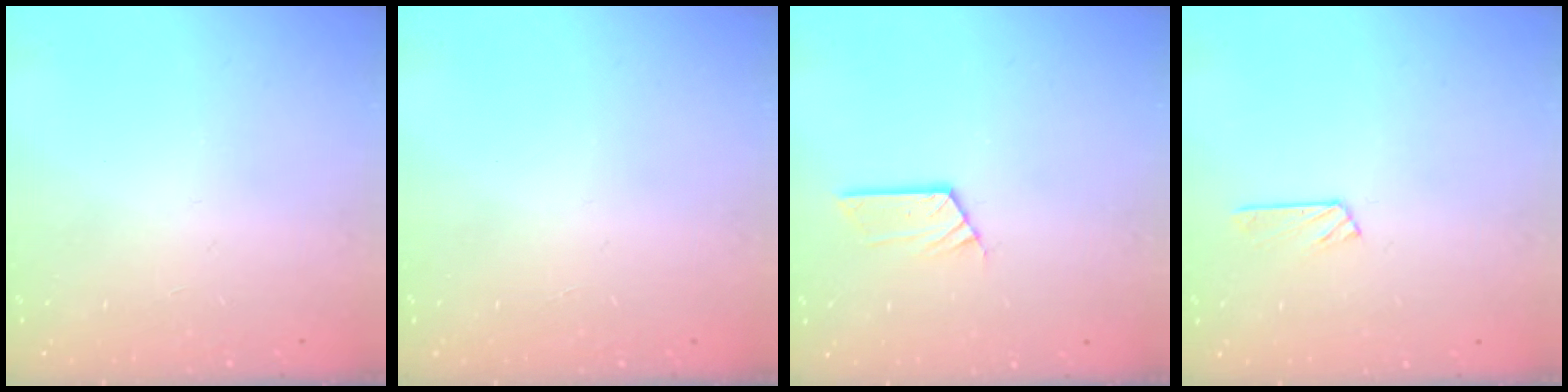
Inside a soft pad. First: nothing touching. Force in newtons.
{"total": 0.0}
{"total": 5.3, "press": 5.3, "slide": 0.1}
{"total": 2.9, "press": 2.8, "slide": 0.3}